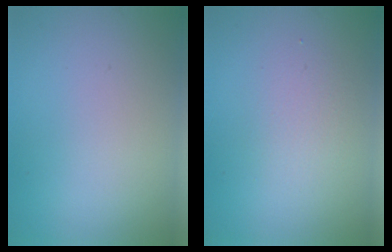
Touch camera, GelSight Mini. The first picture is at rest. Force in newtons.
{"total": 1.8, "press": 1.8, "slide": 0.0}